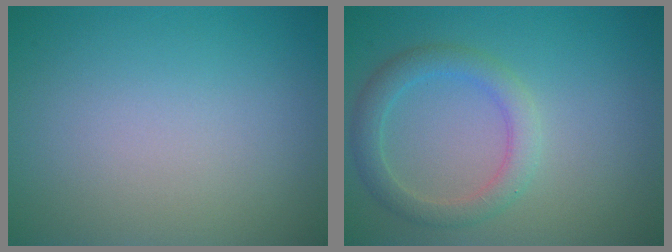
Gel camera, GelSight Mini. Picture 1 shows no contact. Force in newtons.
{"total": 3.0, "press": 3.0, "slide": 0.1}